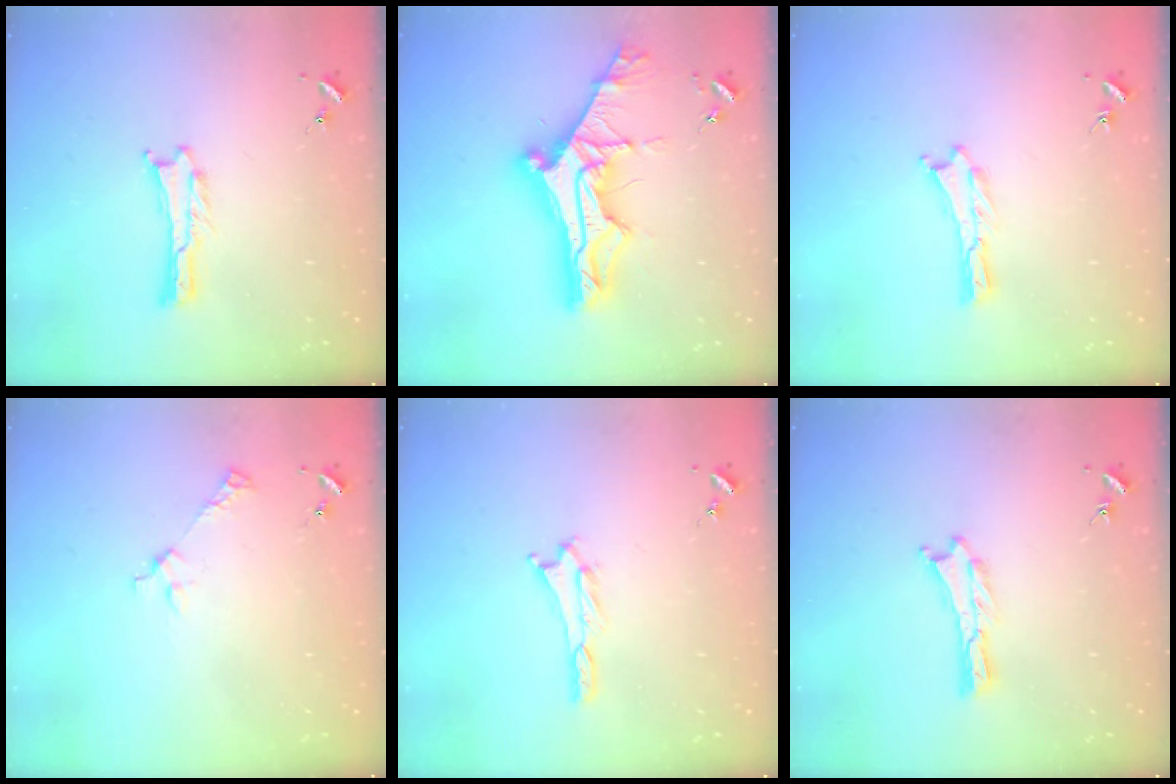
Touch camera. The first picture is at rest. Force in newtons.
{"total": 13.2, "press": 13.1, "slide": 1.4}
{"total": 0.0}
{"total": 2.6, "press": 2.6, "slide": 0.3}
{"total": 0.7, "press": 0.7, "slide": 0.2}
{"total": 0.0}